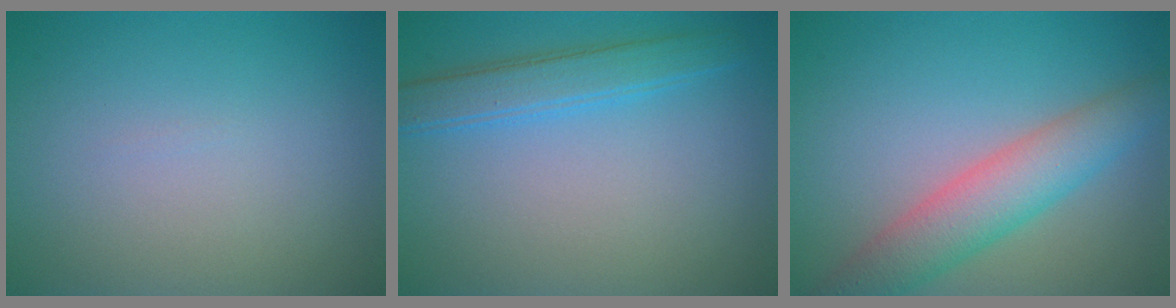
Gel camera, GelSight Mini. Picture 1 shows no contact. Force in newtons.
{"total": 2.4, "press": 2.4, "slide": 0.2}
{"total": 5.2, "press": 5.2, "slide": 0.4}